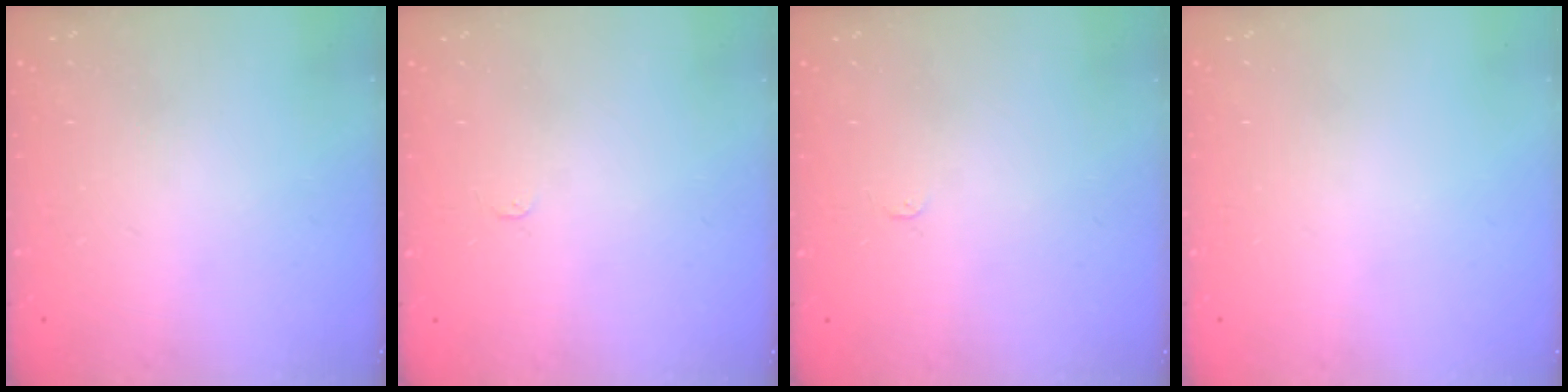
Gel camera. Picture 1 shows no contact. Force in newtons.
{"total": 2.4, "press": 2.4, "slide": 0.3}
{"total": 2.4, "press": 2.4, "slide": 0.3}
{"total": 0.0}